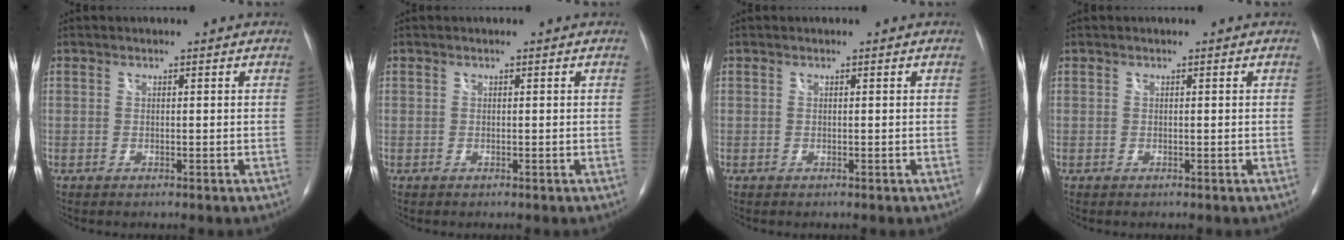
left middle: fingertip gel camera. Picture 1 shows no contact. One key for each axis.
{"total": 0.0}
{"total": 0.0}
{"total": 0.0}